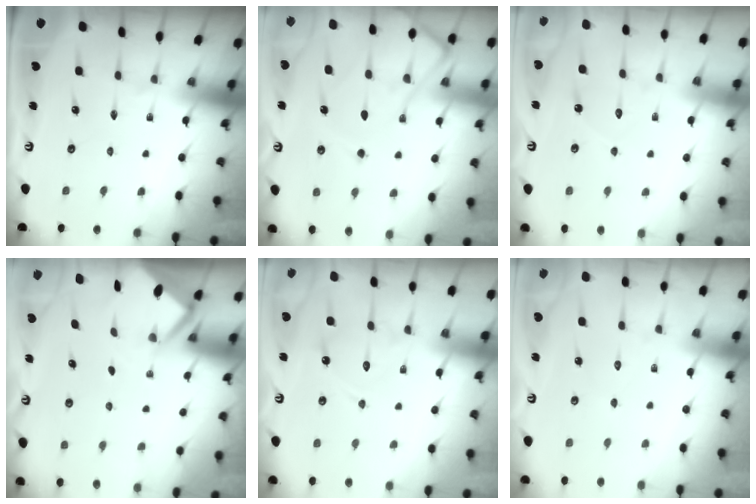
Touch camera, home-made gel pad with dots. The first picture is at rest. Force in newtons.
{"total": 12.1, "press": 12.0, "slide": 1.3}
{"total": 5.8, "press": 5.8, "slide": 0.6}
{"total": 2.9, "press": 2.9, "slide": 0.3}
{"total": 10.5, "press": 10.5, "slide": 0.3}
{"total": 6.1, "press": 6.1, "slide": 0.9}